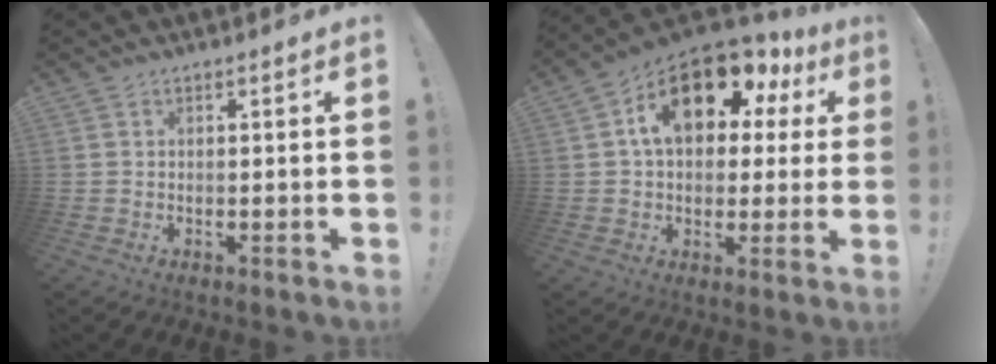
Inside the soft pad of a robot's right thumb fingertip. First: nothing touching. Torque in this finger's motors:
{"motor_torque": [0.39, 2.55, 1.71, -0.10, 0.19]}